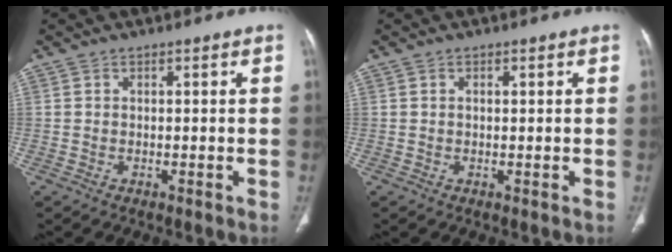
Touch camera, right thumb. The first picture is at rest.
{"total": 0.5, "force": [0.1, 0.2, 0.4], "torque": [-0.008, 0.001, 0.002]}